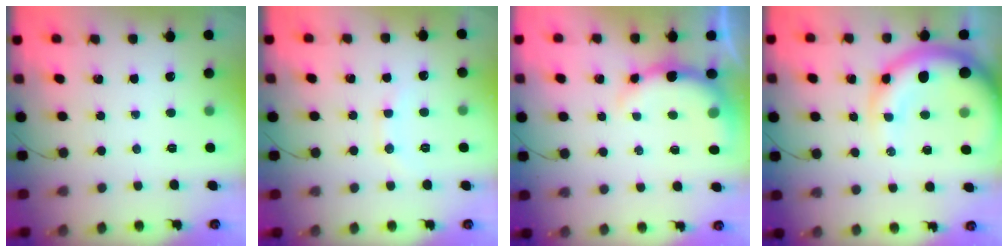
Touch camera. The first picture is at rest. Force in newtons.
{"total": 6.3, "press": 6.2, "slide": 1.0}
{"total": 6.9, "press": 6.8, "slide": 1.3}
{"total": 12.6, "press": 12.1, "slide": 3.4}